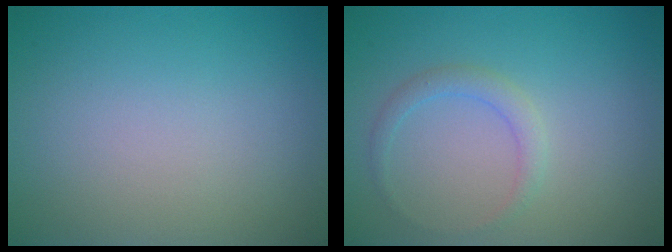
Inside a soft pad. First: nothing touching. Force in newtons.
{"total": 1.5, "press": 1.5, "slide": 0.0}